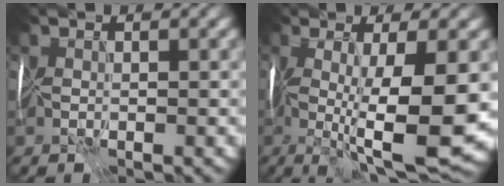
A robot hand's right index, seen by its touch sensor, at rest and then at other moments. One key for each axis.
{"total": 11.7, "fx": -1.5, "fy": 2.6, "fz": 11.3, "tx": -0.188, "ty": -0.021, "tz": -0.016}